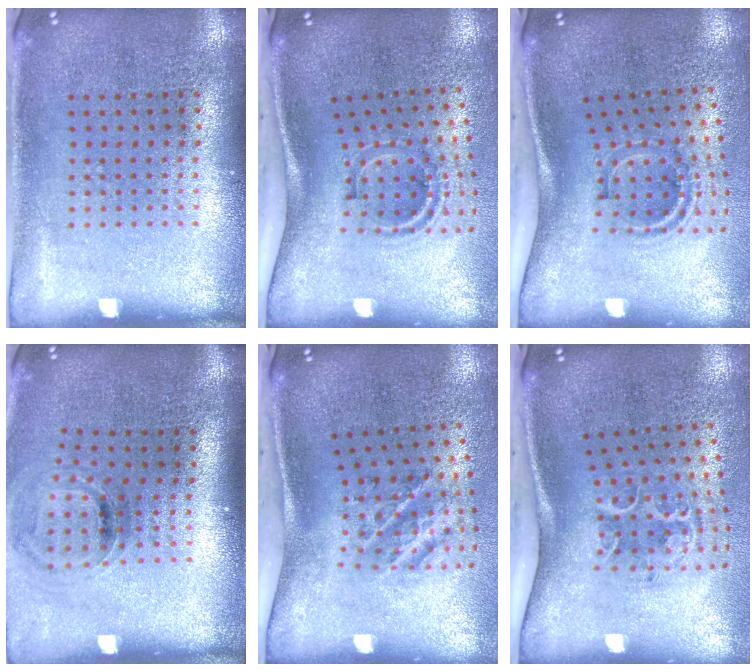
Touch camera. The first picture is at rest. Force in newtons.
{"total": 2.0, "press": 1.2, "slide": 1.7}
{"total": 2.0, "press": 1.3, "slide": 1.6}
{"total": 1.0, "press": 0.9, "slide": 0.4}
{"total": 2.3, "press": 1.3, "slide": 1.9}
{"total": 2.1, "press": 1.3, "slide": 1.6}